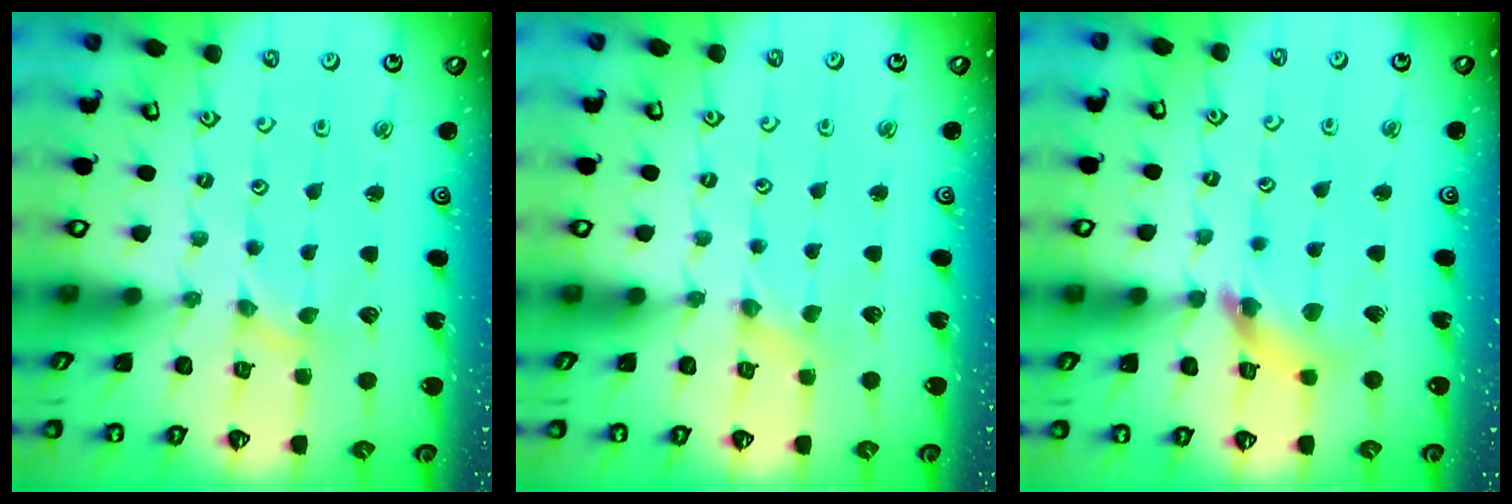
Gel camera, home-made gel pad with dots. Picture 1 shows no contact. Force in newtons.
{"total": 0.0}
{"total": 9.1, "press": 9.1, "slide": 0.8}